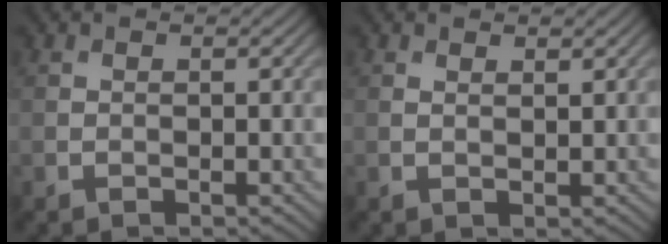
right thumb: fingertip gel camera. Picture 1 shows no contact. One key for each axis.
{"total": 0.9, "fx": 0.7, "fy": 0.2, "fz": 0.4, "tx": -0.011, "ty": -0.001, "tz": 0.014}